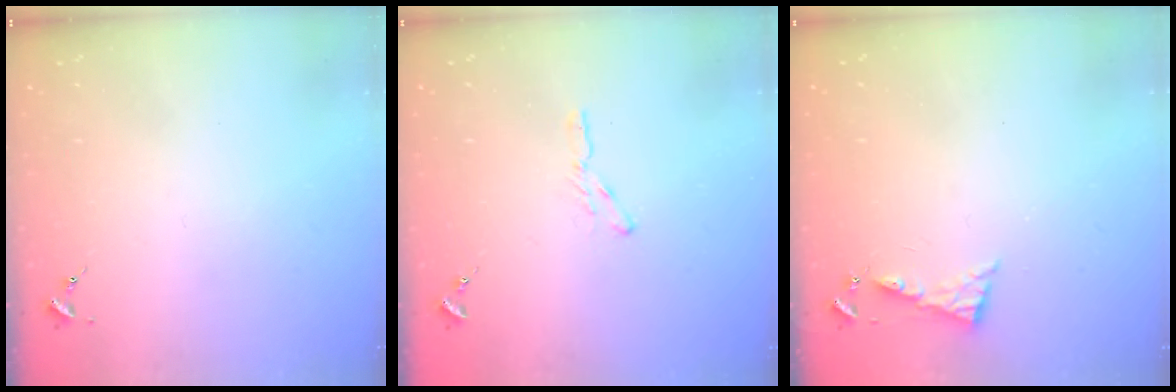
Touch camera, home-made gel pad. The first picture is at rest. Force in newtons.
{"total": 3.4, "press": 3.3, "slide": 0.3}
{"total": 6.4, "press": 6.4, "slide": 0.5}